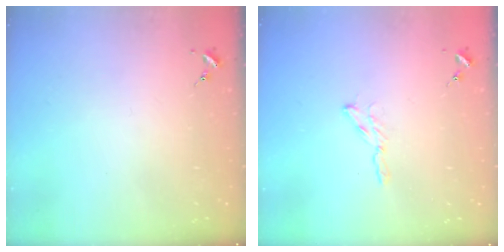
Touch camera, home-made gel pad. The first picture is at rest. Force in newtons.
{"total": 3.1, "press": 3.1, "slide": 0.4}